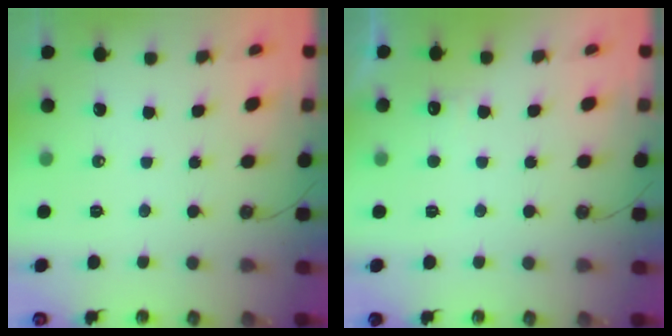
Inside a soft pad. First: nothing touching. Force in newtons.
{"total": 5.0, "press": 4.8, "slide": 1.2}